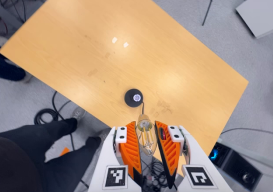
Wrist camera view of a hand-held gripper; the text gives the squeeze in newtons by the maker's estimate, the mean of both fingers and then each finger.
{"total": 15.8, "left": 17.5, "right": 14.1}